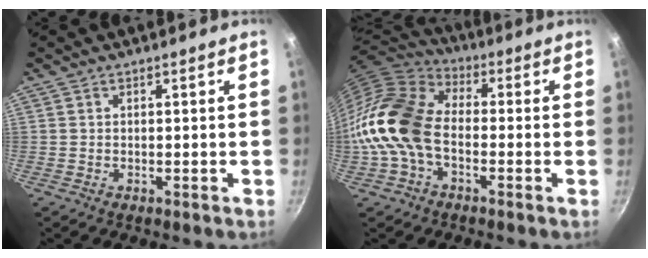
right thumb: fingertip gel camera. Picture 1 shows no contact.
{"total": 15.2, "force": [-2.8, 10.2, 10.9], "torque": [-0.188, 0.038, -0.077]}